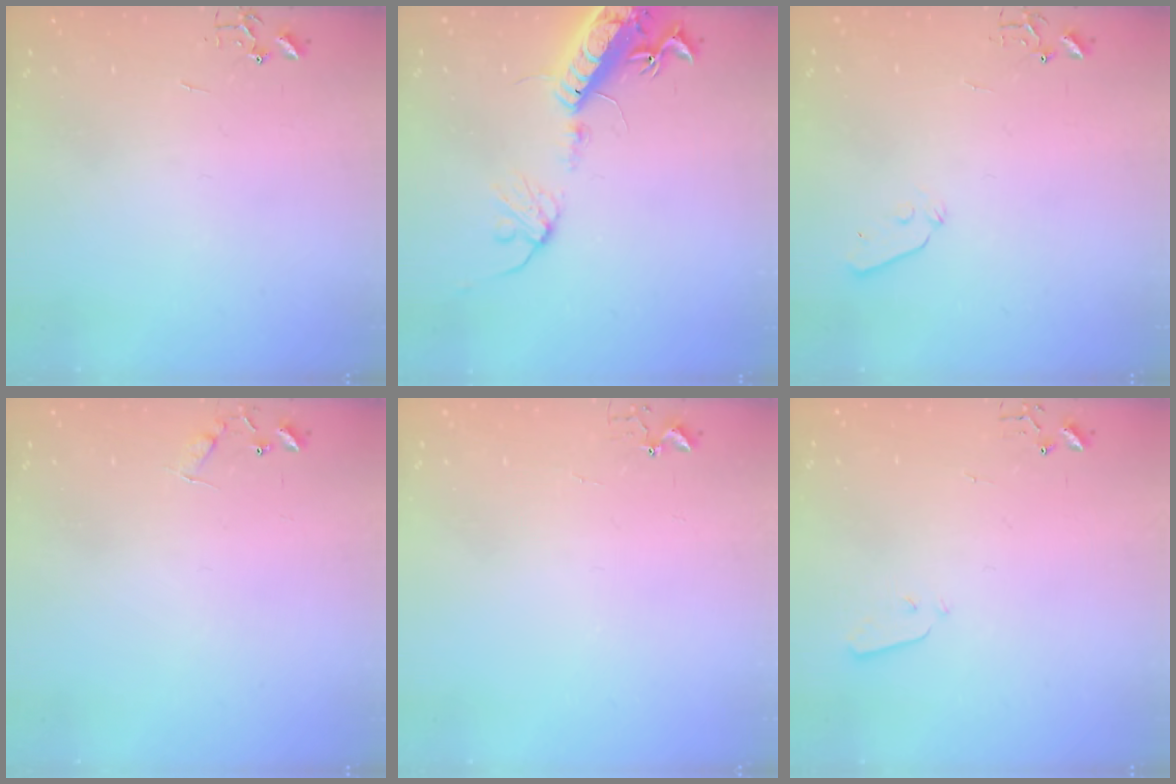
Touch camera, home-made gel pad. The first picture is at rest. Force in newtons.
{"total": 16.6, "press": 16.2, "slide": 3.8}
{"total": 4.0, "press": 4.0, "slide": 0.5}
{"total": 6.5, "press": 6.5, "slide": 0.6}
{"total": 3.8, "press": 3.8, "slide": 0.3}
{"total": 2.9, "press": 2.9, "slide": 0.4}